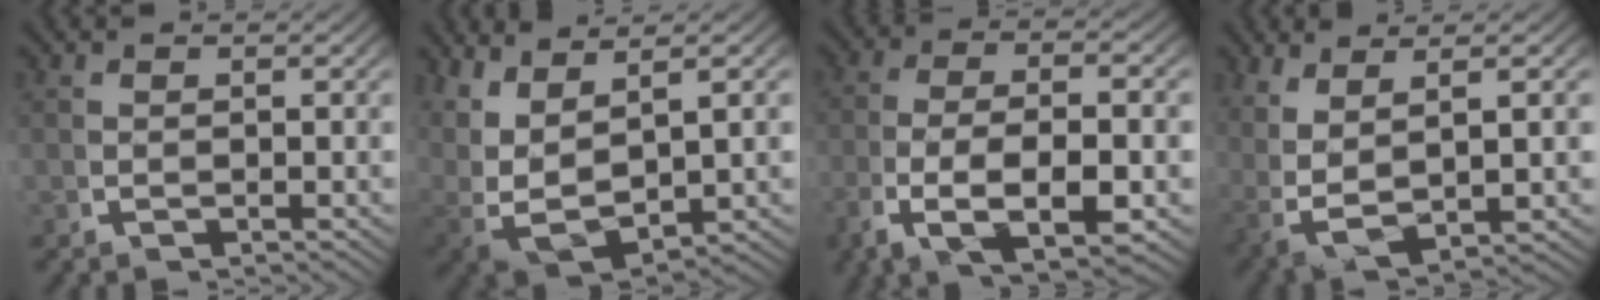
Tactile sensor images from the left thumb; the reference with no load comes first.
{"total": 9.6, "force": [-1.0, 7.0, 6.5], "torque": [-0.176, -0.052, 0.008]}
{"total": 8.9, "force": [-2.3, 4.3, 7.5], "torque": [-0.163, -0.033, -0.023]}
{"total": 6.8, "force": [-0.3, 4.2, 5.3], "torque": [-0.133, -0.029, 0.016]}